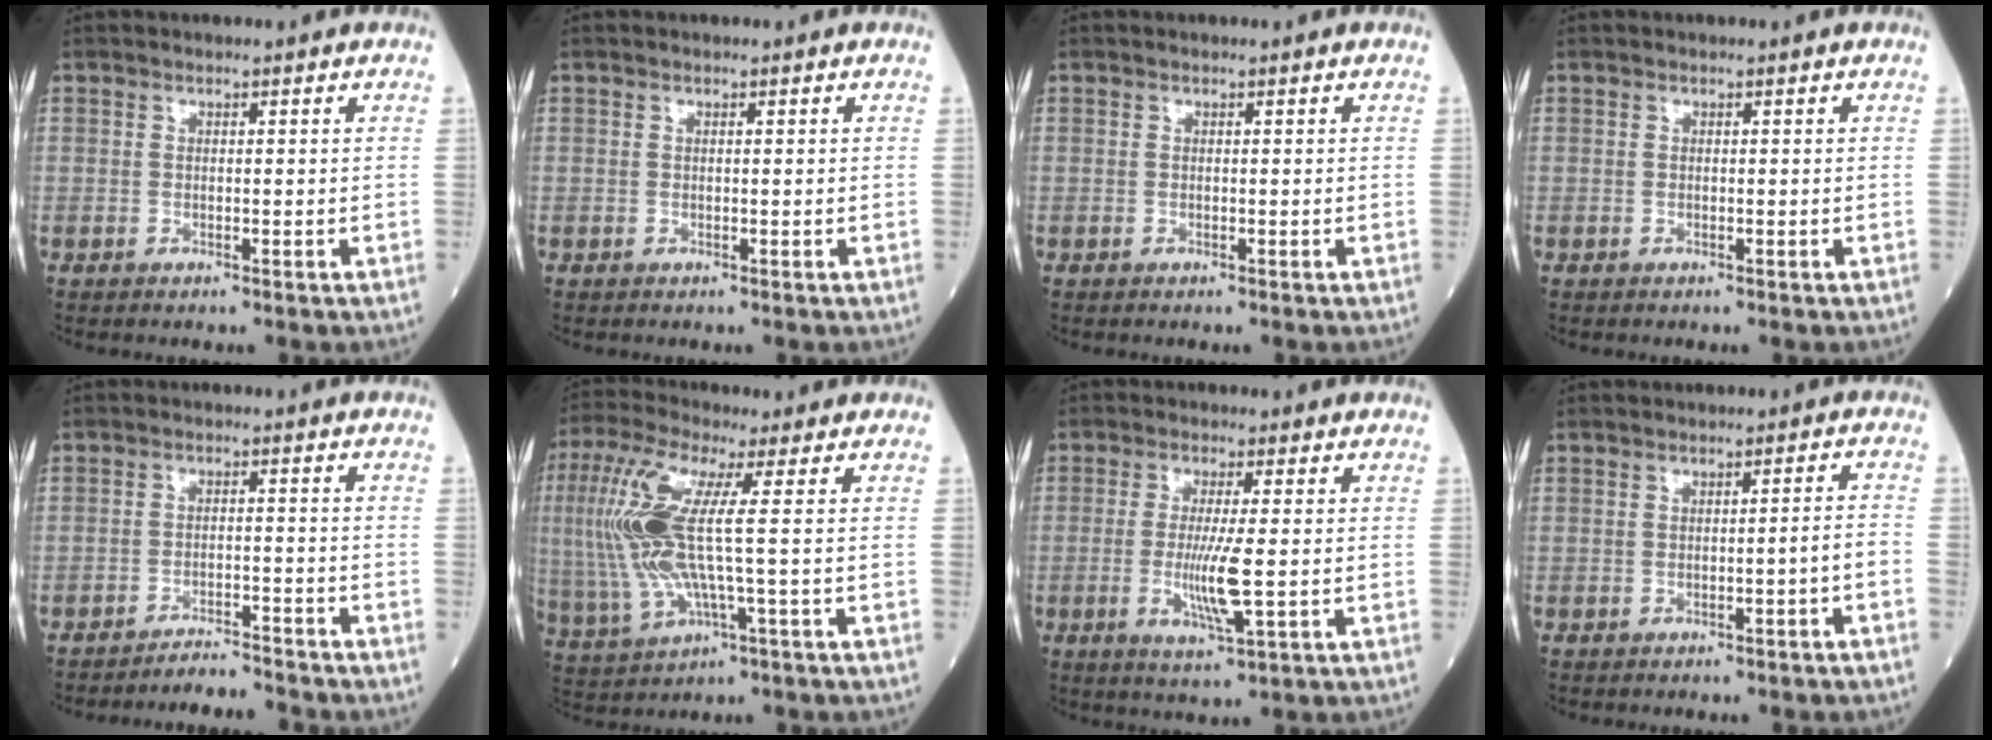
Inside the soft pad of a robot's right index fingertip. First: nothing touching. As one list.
[{"total": 0.0}, {"total": 0.0}, {"total": 0.0}, {"total": 4.4, "force": [-4.3, -0.9, -0.2], "torque": [0.010, -0.008, -0.071]}, {"total": 13.9, "force": [1.3, 1.9, 13.7], "torque": [-0.324, 0.007, 0.021]}, {"total": 6.6, "force": [-0.9, 0.2, 6.6], "torque": [-0.131, -0.017, -0.017]}, {"total": 2.5, "force": [-1.4, -0.5, 2.0], "torque": [-0.027, 0.002, -0.022]}]